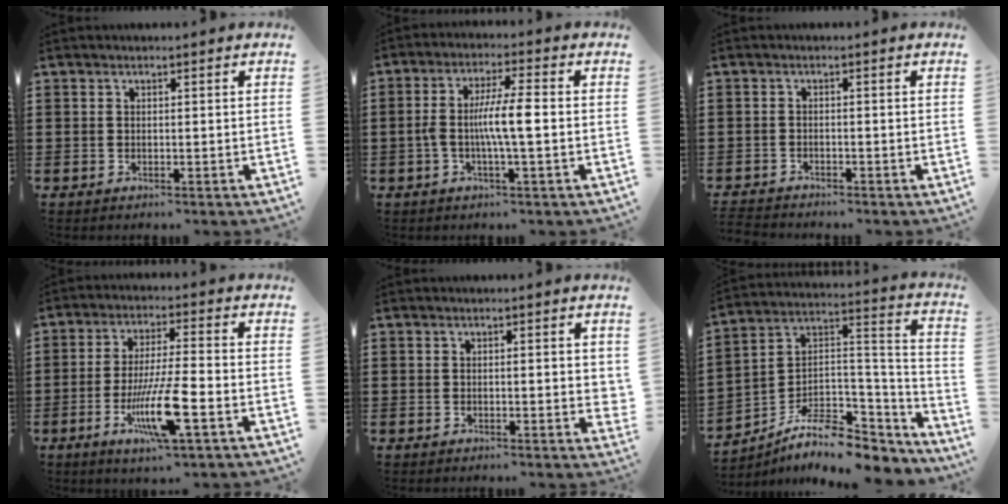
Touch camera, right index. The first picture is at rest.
{"total": 6.8, "force": [-0.9, 1.0, 6.6], "torque": [-0.131, 0.000, -0.025]}
{"total": 1.6, "force": [-1.6, 0.1, -0.1], "torque": [-0.003, 0.001, -0.036]}
{"total": 10.7, "force": [-4.1, 1.4, 9.8], "torque": [-0.196, -0.014, -0.078]}
{"total": 1.6, "force": [0.2, 0.4, 1.5], "torque": [-0.030, 0.002, 0.003]}
{"total": 9.2, "force": [-6.7, 3.9, 4.9], "torque": [-0.101, 0.005, -0.128]}